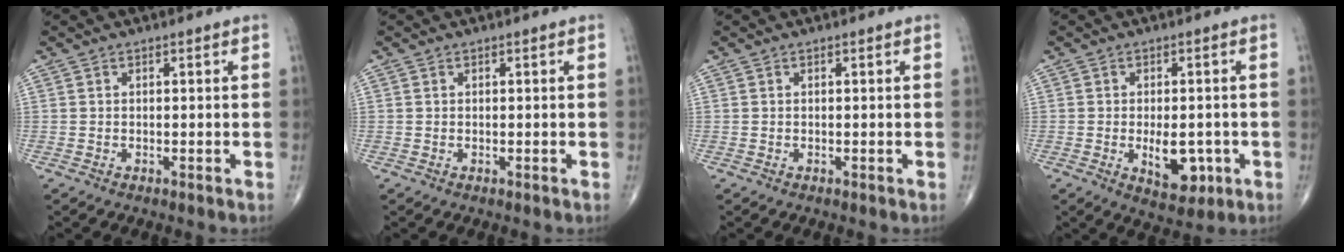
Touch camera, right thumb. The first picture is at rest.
{"total": 0.0}
{"total": 0.0}
{"total": 7.9, "force": [-1.6, 4.1, 6.6], "torque": [-0.085, -0.008, -0.014]}